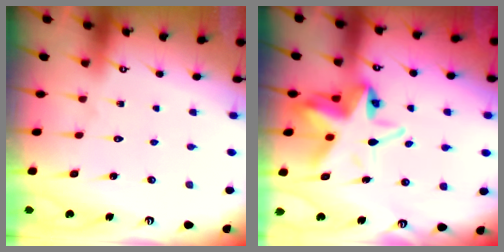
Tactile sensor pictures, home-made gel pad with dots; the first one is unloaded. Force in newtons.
{"total": 10.1, "press": 9.9, "slide": 2.0}